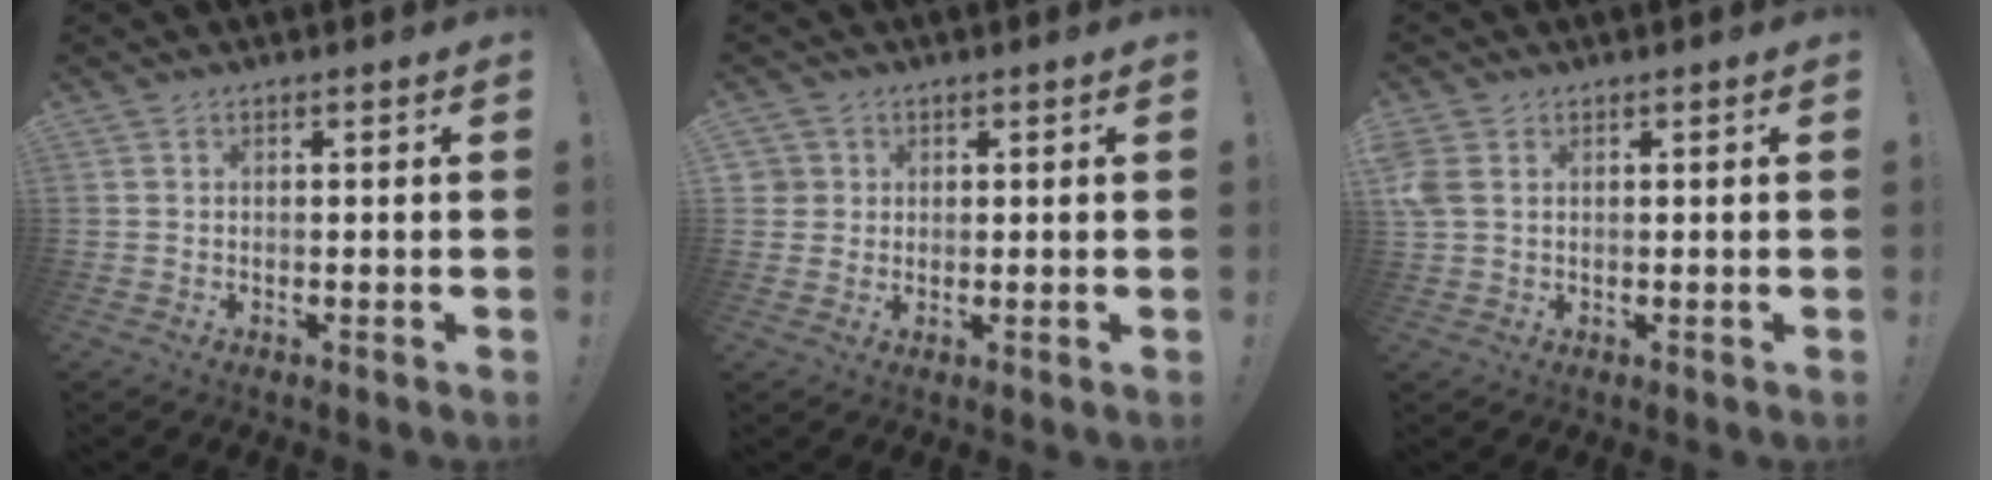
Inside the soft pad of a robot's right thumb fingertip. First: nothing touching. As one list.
[{"total": 3.0, "force": [1.1, 2.8, 0.4], "torque": [-0.002, -0.004, 0.019]}, {"total": 4.4, "force": [1.4, 3.0, 2.8], "torque": [-0.068, 0.001, 0.029]}]